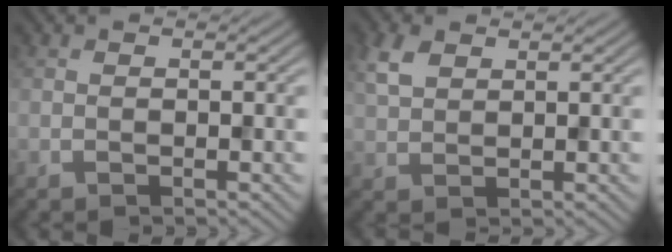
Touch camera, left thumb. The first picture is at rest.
{"total": 3.4, "force": [1.8, 1.9, 2.2], "torque": [-0.057, 0.007, 0.038]}